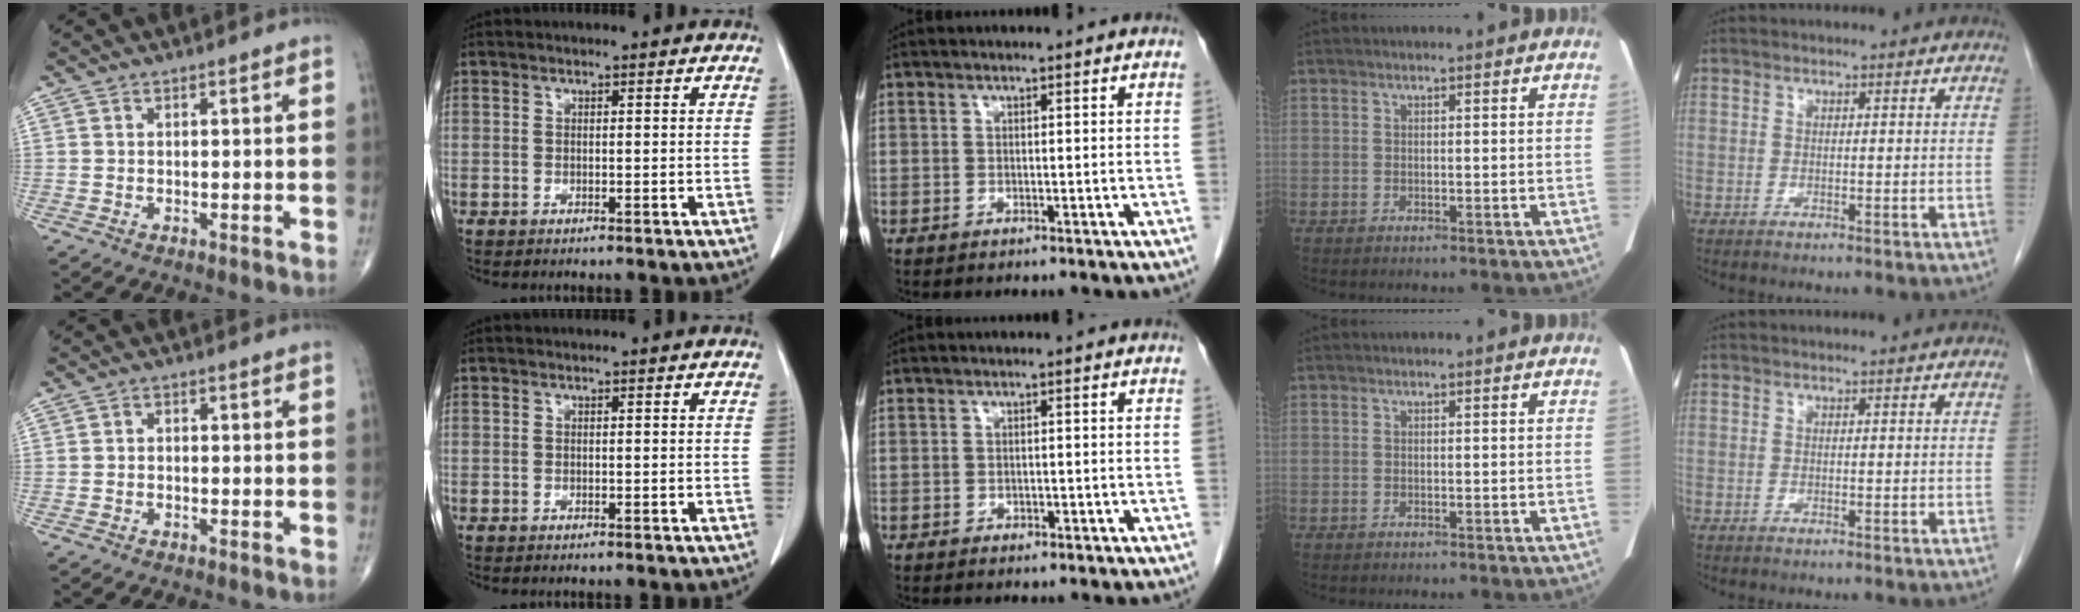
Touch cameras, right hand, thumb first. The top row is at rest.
{"thumb": {"total": 0.9, "force": [-0.3, 0.7, 0.5], "torque": [-0.002, 0.002, -0.010]}, "middle": {"total": 1.1, "force": [-0.5, 0.7, 0.7], "torque": [-0.009, 0.000, -0.003]}}